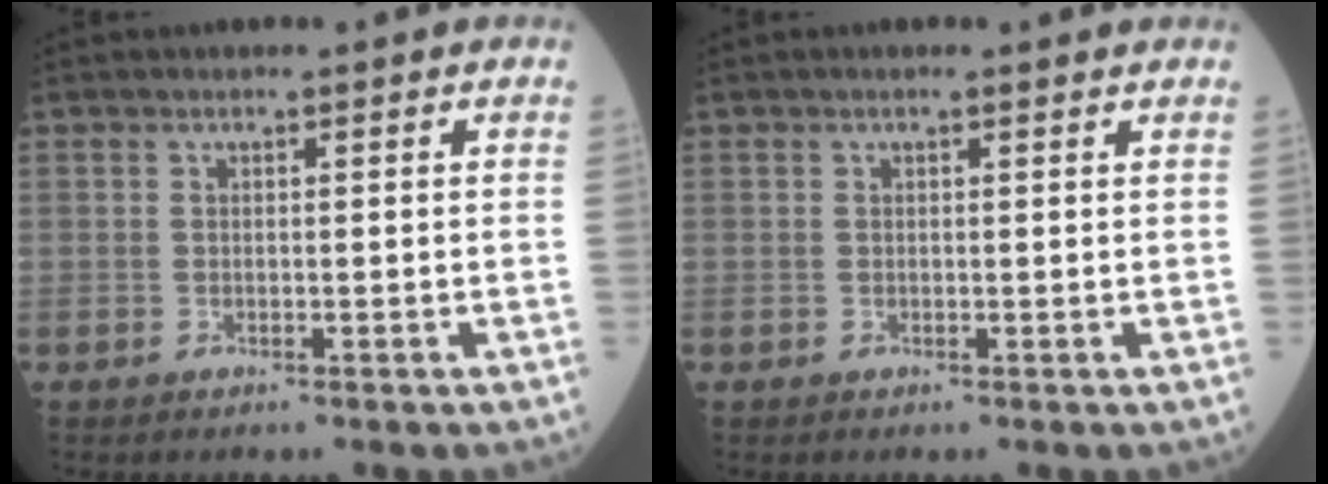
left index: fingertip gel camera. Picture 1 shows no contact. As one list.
[{"total": 1.3, "force": [1.2, 0.1, 0.5], "torque": [-0.012, 0.007, 0.015]}]